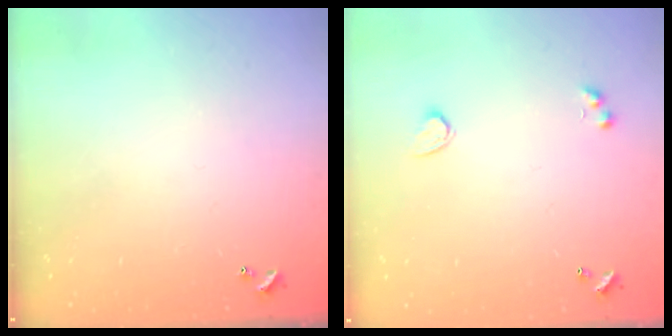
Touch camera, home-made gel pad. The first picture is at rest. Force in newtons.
{"total": 1.9, "press": 1.5, "slide": 1.1}